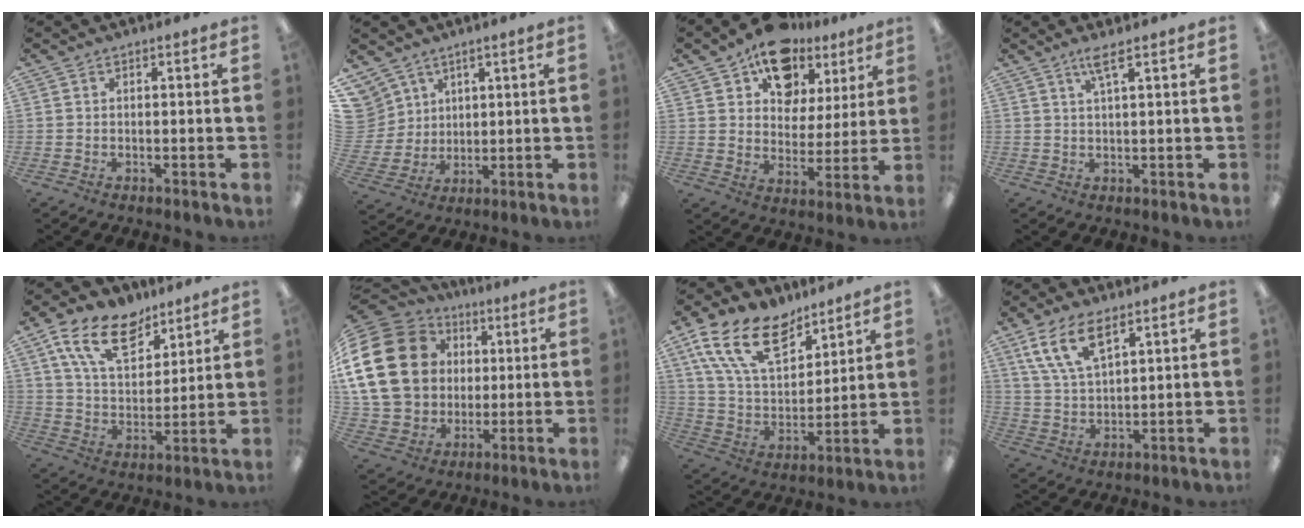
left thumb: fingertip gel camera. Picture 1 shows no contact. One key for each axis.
{"total": 8.6, "fx": 5.3, "fy": 6.7, "fz": 0.4, "tx": -0.041, "ty": -0.029, "tz": 0.108}
{"total": 15.0, "fx": 10.9, "fy": 9.1, "fz": 4.9, "tx": -0.090, "ty": -0.070, "tz": 0.202}
{"total": 3.5, "fx": 2.3, "fy": 0.3, "fz": 2.6, "tx": -0.058, "ty": 0.002, "tz": 0.038}
{"total": 16.1, "fx": 10.1, "fy": 8.8, "fz": 9.0, "tx": -0.165, "ty": -0.037, "tz": 0.185}
{"total": 25.7, "fx": 4.8, "fy": 20.4, "fz": 14.9, "tx": -0.310, "ty": 0.009, "tz": 0.105}
{"total": 19.3, "fx": 11.5, "fy": 10.4, "fz": 11.4, "tx": -0.224, "ty": -0.045, "tz": 0.212}
{"total": 11.4, "fx": 7.0, "fy": 5.0, "fz": 7.4, "tx": -0.151, "ty": -0.013, "tz": 0.133}